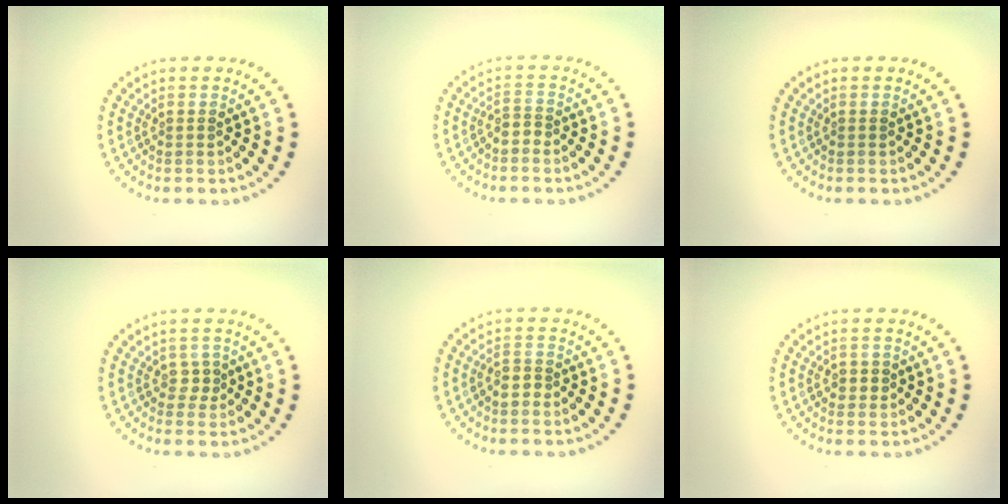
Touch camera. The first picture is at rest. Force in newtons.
{"total": 1.6, "press": 1.2, "slide": 1.1}
{"total": 0.0}
{"total": 1.1, "press": 0.9, "slide": 0.6}
{"total": 1.5, "press": 1.2, "slide": 0.9}
{"total": 1.4, "press": 1.2, "slide": 0.6}